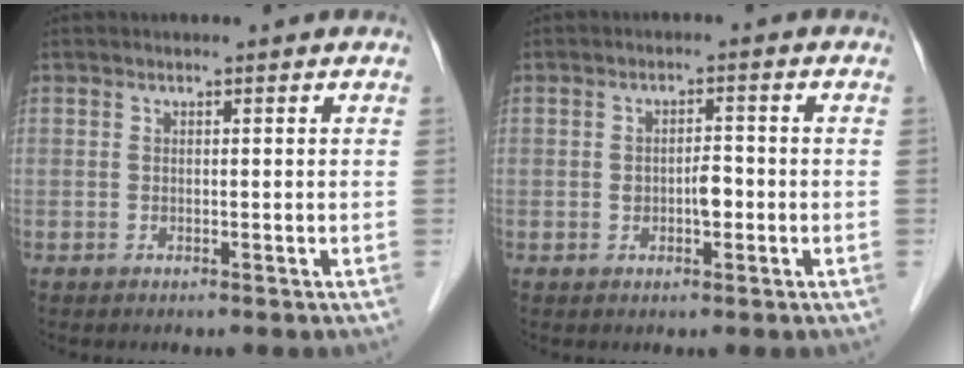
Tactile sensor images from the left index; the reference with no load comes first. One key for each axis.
{"total": 2.7, "fx": -0.7, "fy": 1.2, "fz": 2.3, "tx": -0.038, "ty": 0.005, "tz": -0.007}